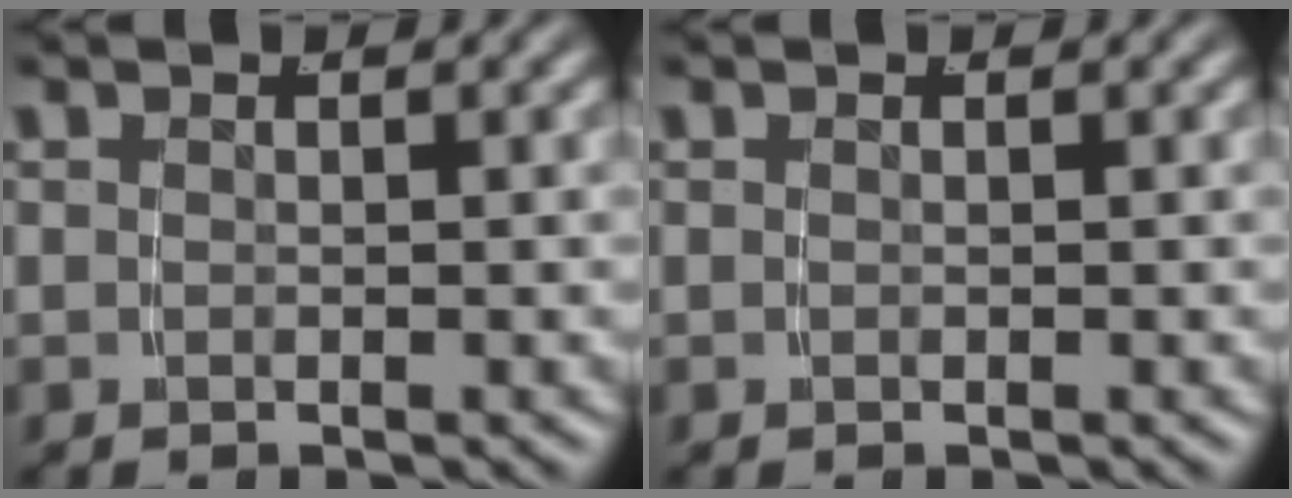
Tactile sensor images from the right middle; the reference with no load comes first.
{"total": 0.0}